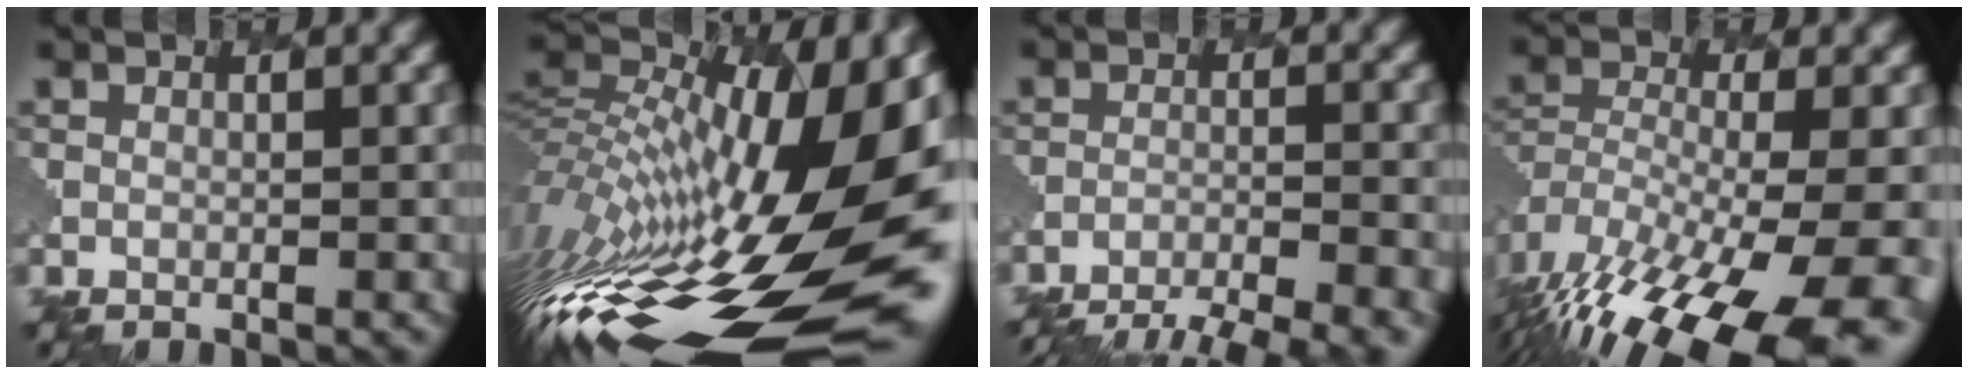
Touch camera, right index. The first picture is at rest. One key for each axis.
{"total": 18.4, "fx": -1.1, "fy": 7.7, "fz": 16.7, "tx": -0.290, "ty": -0.008, "tz": -0.027}
{"total": 9.1, "fx": -8.1, "fy": 1.9, "fz": 3.7, "tx": -0.066, "ty": -0.012, "tz": -0.109}
{"total": 17.6, "fx": -11.1, "fy": 7.8, "fz": 11.2, "tx": -0.224, "ty": -0.046, "tz": -0.142}